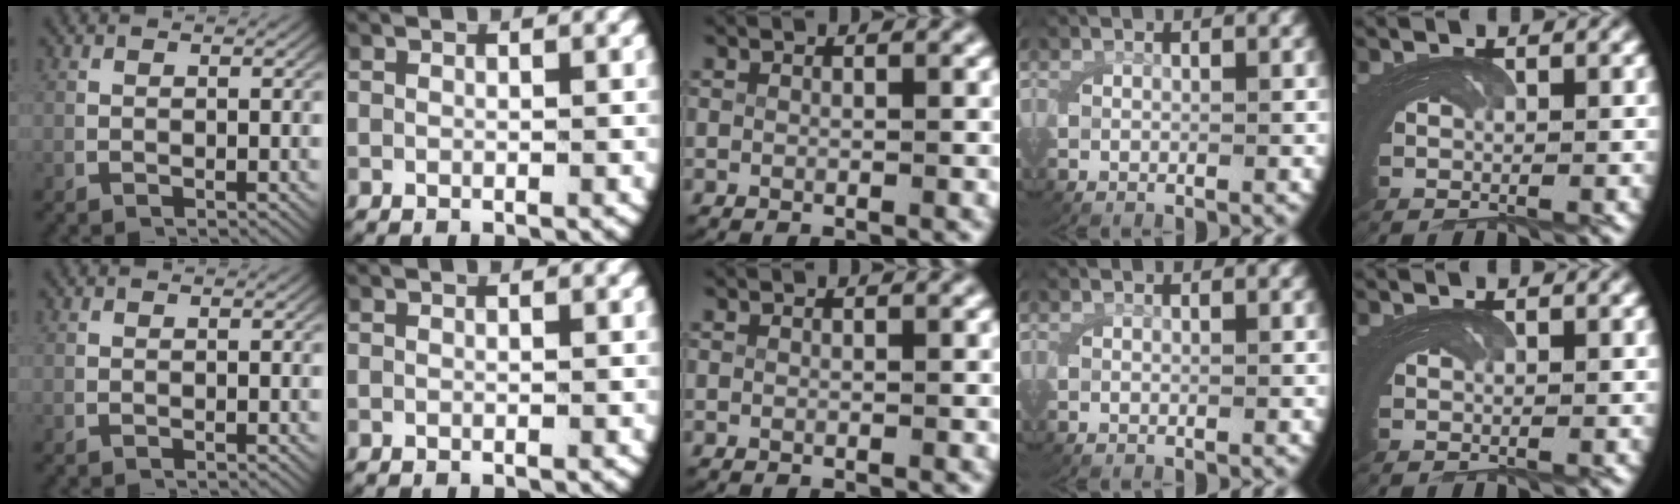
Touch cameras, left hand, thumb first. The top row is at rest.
{}